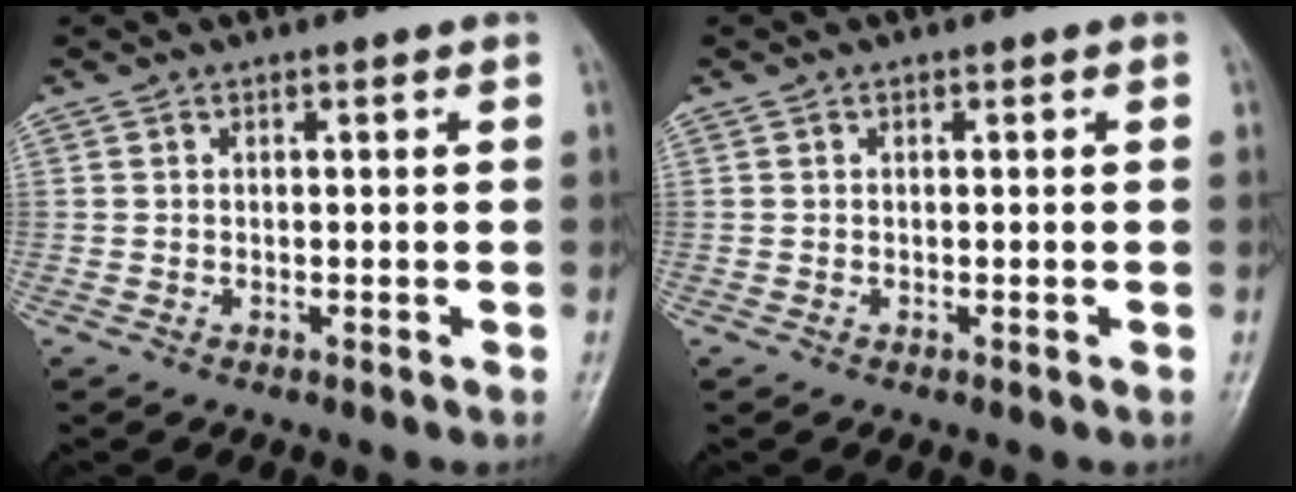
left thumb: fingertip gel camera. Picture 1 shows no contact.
{"total": 0.0}